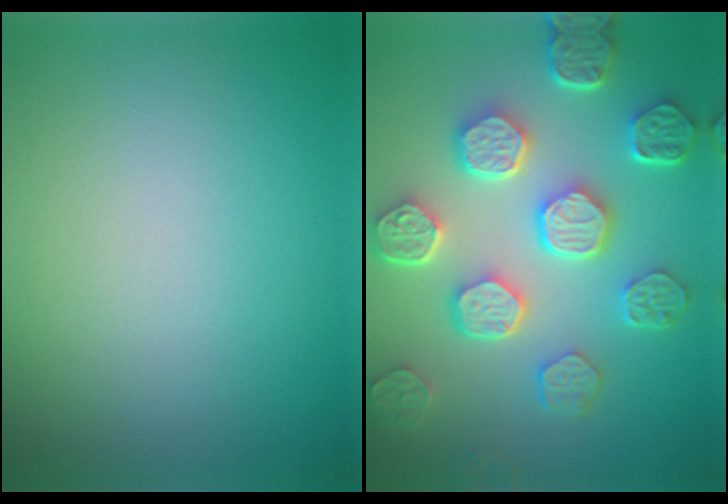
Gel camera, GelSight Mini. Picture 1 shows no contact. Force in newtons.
{"total": 7.7, "press": 5.8, "slide": 5.1}